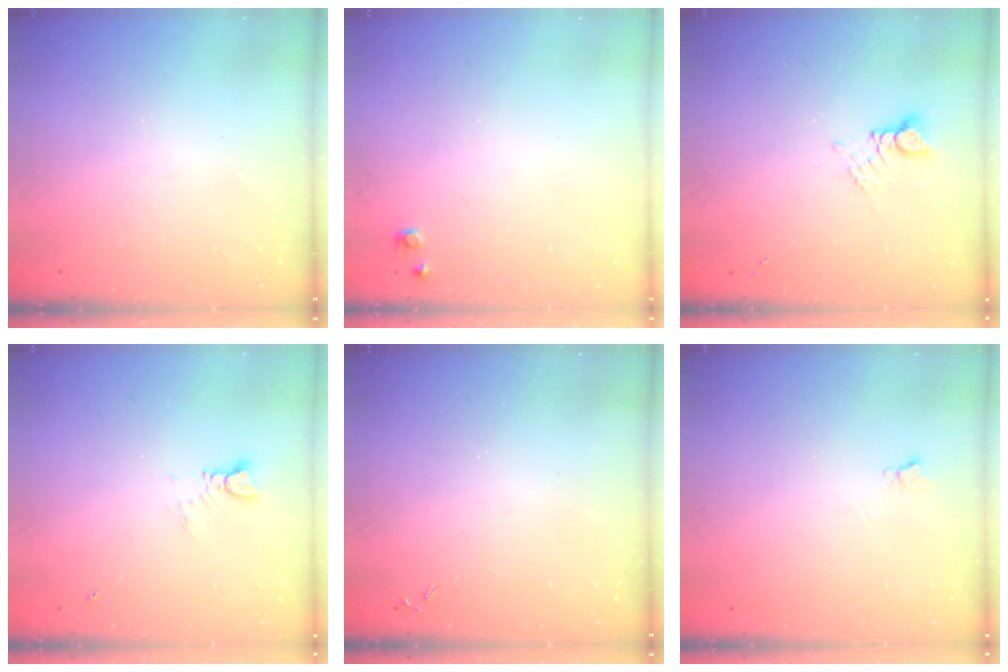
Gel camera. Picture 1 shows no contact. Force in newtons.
{"total": 5.1, "press": 5.1, "slide": 0.6}
{"total": 2.8, "press": 2.8, "slide": 0.3}
{"total": 1.6, "press": 1.6, "slide": 0.2}
{"total": 0.0}
{"total": 2.8, "press": 2.8, "slide": 0.6}